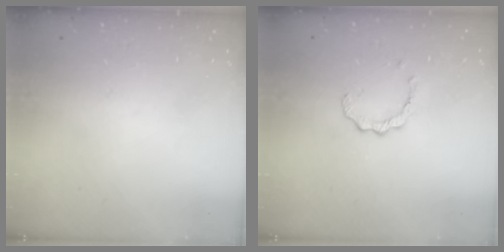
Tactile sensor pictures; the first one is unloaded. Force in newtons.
{"total": 1.8, "press": 1.8, "slide": 0.3}